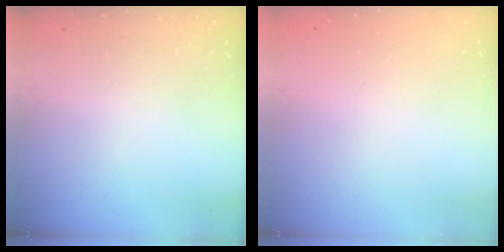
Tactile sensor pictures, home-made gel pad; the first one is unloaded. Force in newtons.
{"total": 0.0}